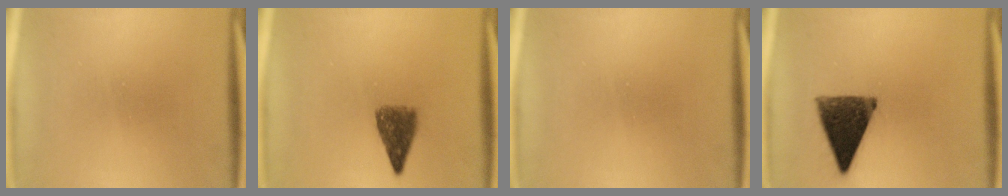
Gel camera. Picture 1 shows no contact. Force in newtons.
{"total": 4.5}
{"total": 0.0}
{"total": 11.2}